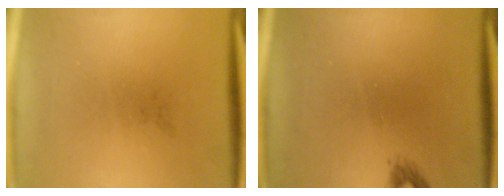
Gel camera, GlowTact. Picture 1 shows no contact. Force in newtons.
{"total": 0.9}